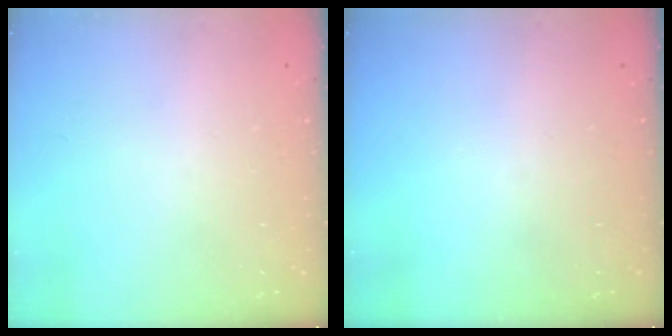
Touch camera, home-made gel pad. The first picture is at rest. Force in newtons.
{"total": 0.0}